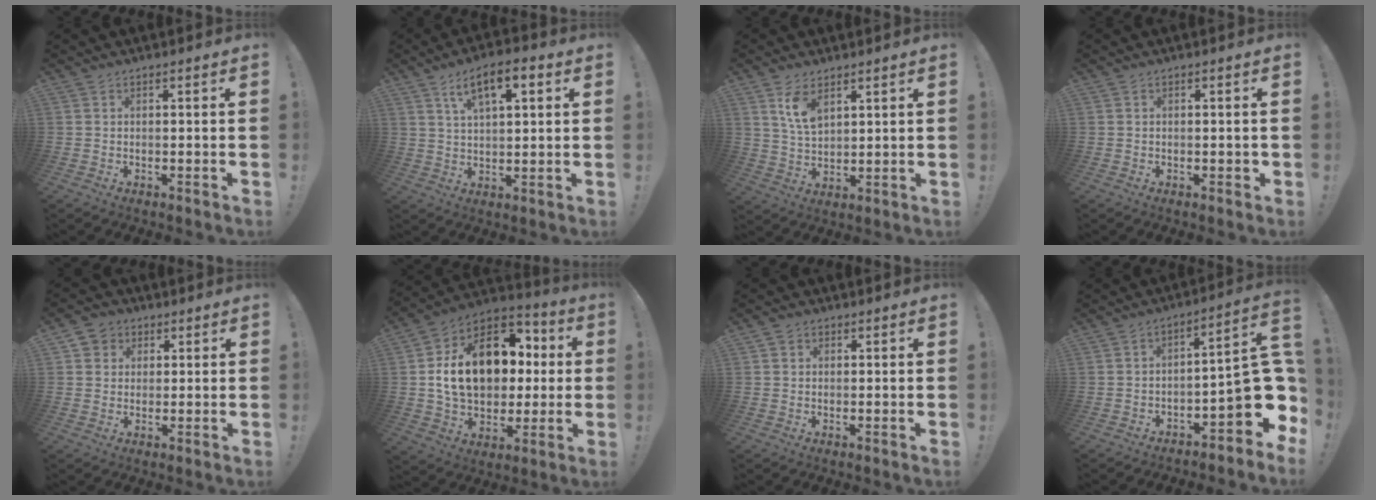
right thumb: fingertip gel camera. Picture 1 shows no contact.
{"total": 9.5, "force": [4.4, 3.7, 7.5], "torque": [-0.116, -0.007, 0.074]}
{"total": 8.0, "force": [4.7, 4.2, 4.9], "torque": [-0.083, -0.019, 0.086]}
{"total": 0.9, "force": [-0.2, 0.6, 0.7], "torque": [-0.010, 0.003, -0.004]}
{"total": 4.8, "force": [1.4, 4.5, 0.9], "torque": [-0.012, -0.002, 0.026]}
{"total": 21.2, "force": [3.5, 14.9, 14.6], "torque": [-0.233, 0.001, 0.078]}
{"total": 1.5, "force": [0.5, 1.4, 0.3], "torque": [0.004, -0.002, 0.008]}
{"total": 13.4, "force": [-3.3, 4.9, 12.0], "torque": [-0.132, 0.007, -0.047]}